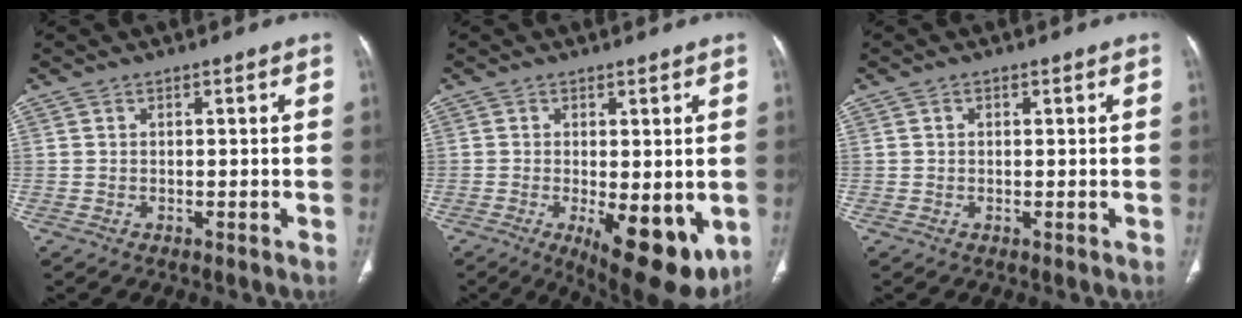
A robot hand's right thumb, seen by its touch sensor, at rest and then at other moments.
{"total": 13.1, "force": [-3.4, 5.2, 11.5], "torque": [-0.150, -0.025, -0.033]}
{"total": 0.7, "force": [0.2, 0.5, 0.4], "torque": [-0.004, 0.000, 0.003]}